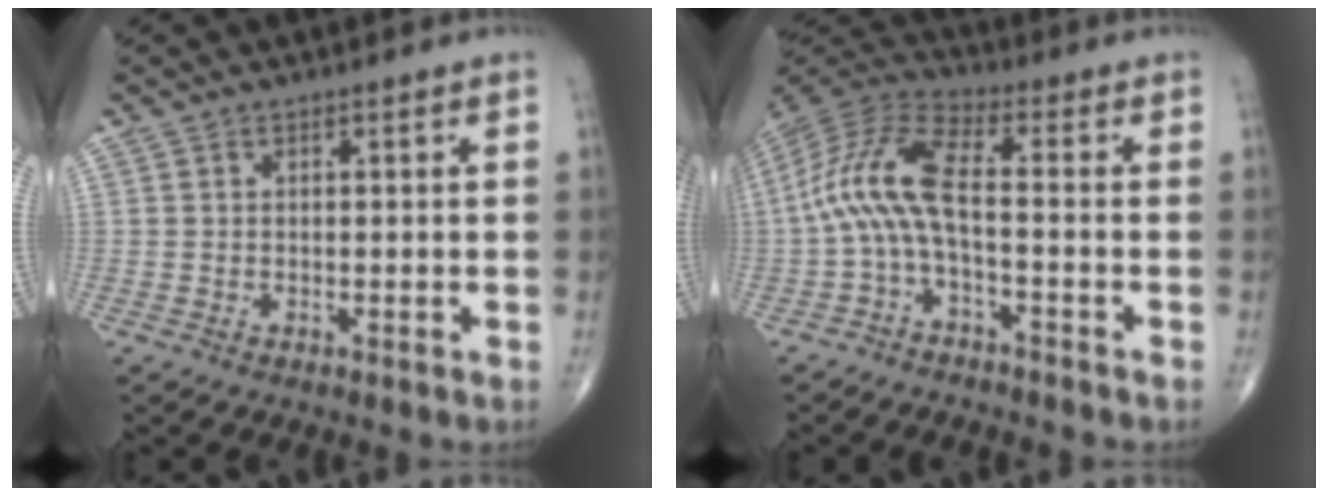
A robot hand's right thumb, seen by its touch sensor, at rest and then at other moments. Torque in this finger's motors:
{"motor_torque": [-0.02, 0.87, 1.25, -0.32, 0.19]}